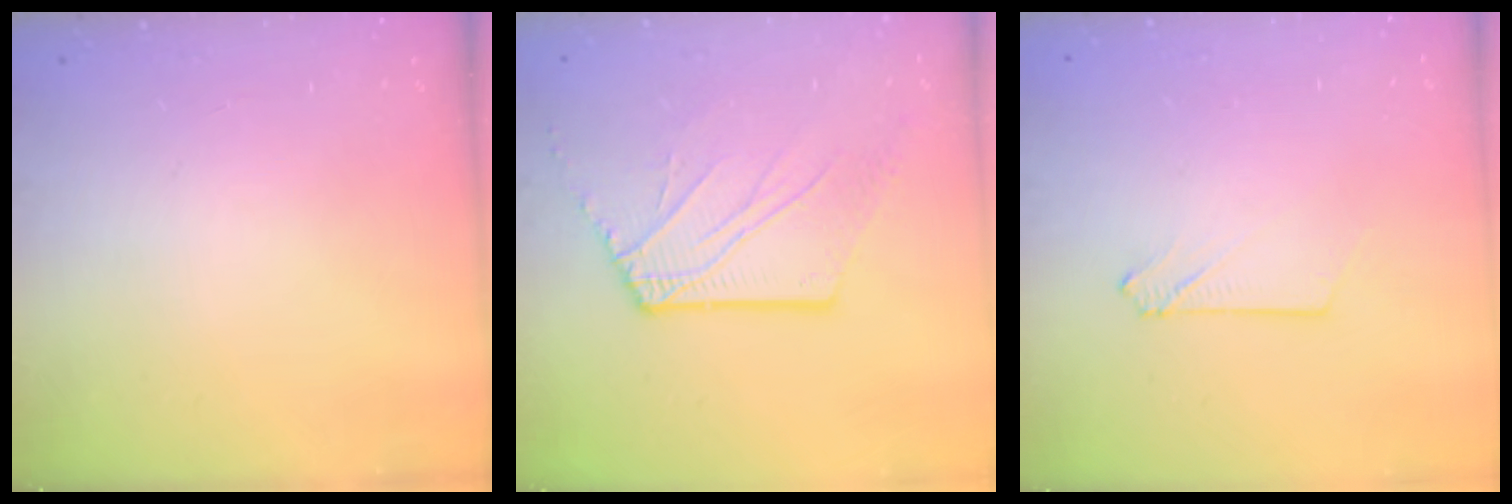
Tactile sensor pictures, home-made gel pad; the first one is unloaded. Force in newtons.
{"total": 8.0, "press": 7.9, "slide": 0.9}
{"total": 2.7, "press": 2.7, "slide": 0.3}